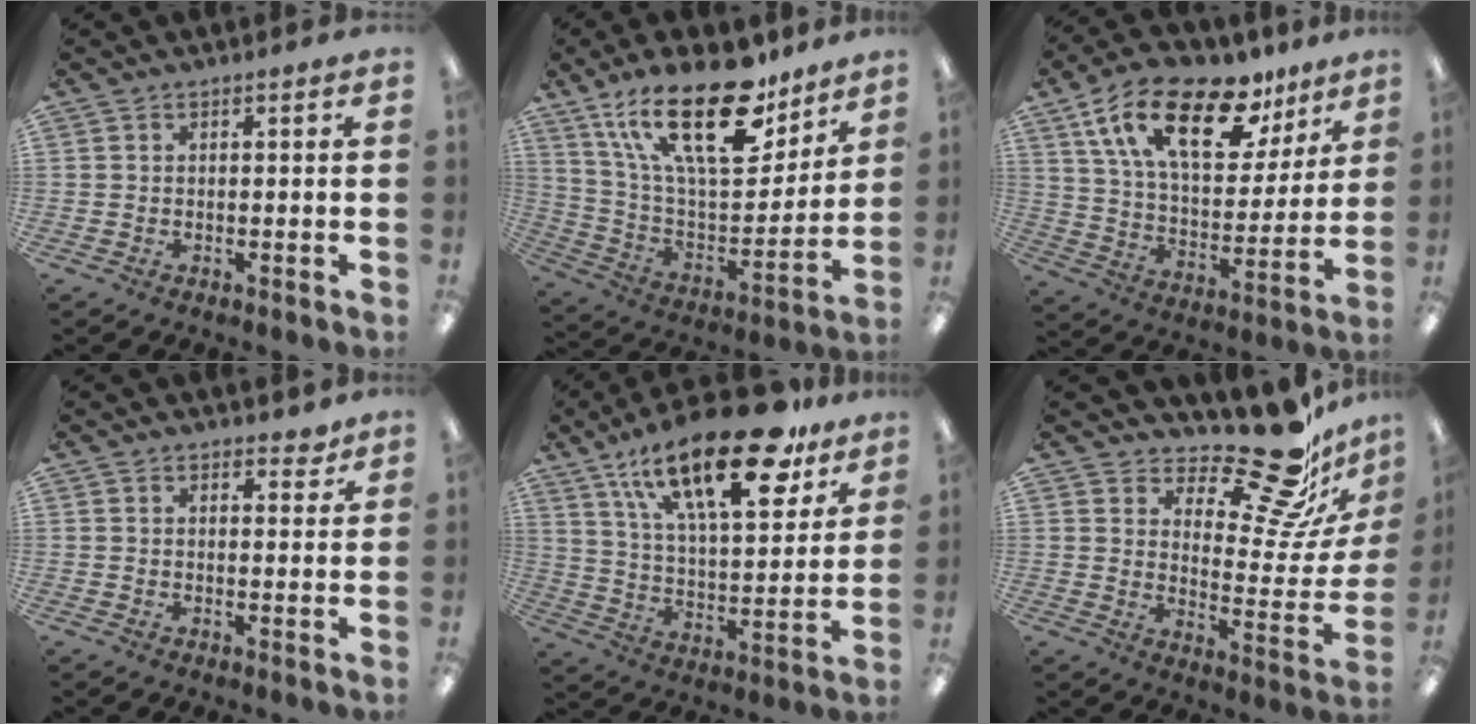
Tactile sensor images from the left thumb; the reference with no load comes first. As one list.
[{"total": 26.5, "force": [16.2, 11.0, 17.8], "torque": [-0.312, -0.091, 0.281]}, {"total": 23.2, "force": [13.2, 10.8, 15.8], "torque": [-0.271, -0.054, 0.228]}, {"total": 2.4, "force": [2.0, 1.1, 0.8], "torque": [-0.002, -0.007, 0.035]}, {"total": 26.0, "force": [15.8, 9.9, 18.0], "torque": [-0.284, -0.082, 0.264]}, {"total": 20.6, "force": [16.6, 6.2, 10.5], "torque": [-0.136, -0.132, 0.272]}]